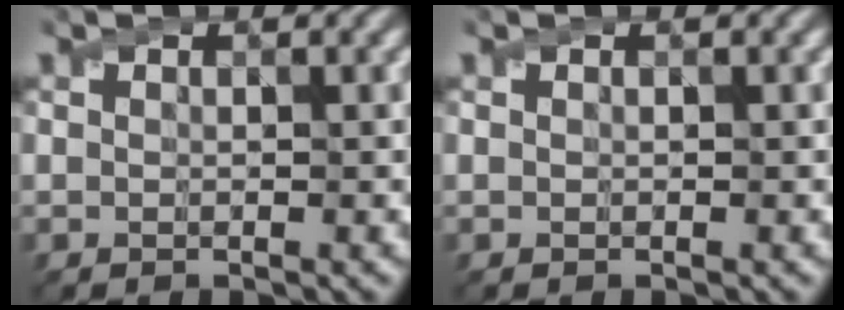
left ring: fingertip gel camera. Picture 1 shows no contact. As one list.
[{"total": 0.0}]